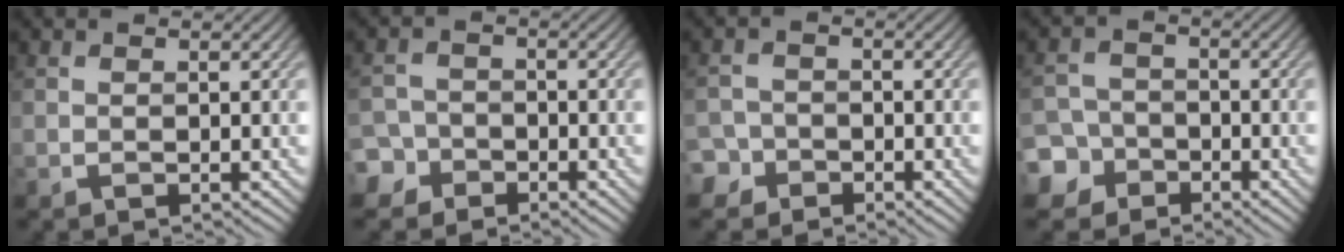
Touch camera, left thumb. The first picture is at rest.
{"total": 4.3, "force": [-2.8, 3.2, 0.6], "torque": [0.002, 0.000, -0.063]}
{"total": 3.4, "force": [-2.2, 2.6, 0.4], "torque": [0.004, 0.003, -0.048]}
{"total": 6.3, "force": [-3.8, 4.8, 1.2], "torque": [-0.023, -0.013, -0.089]}